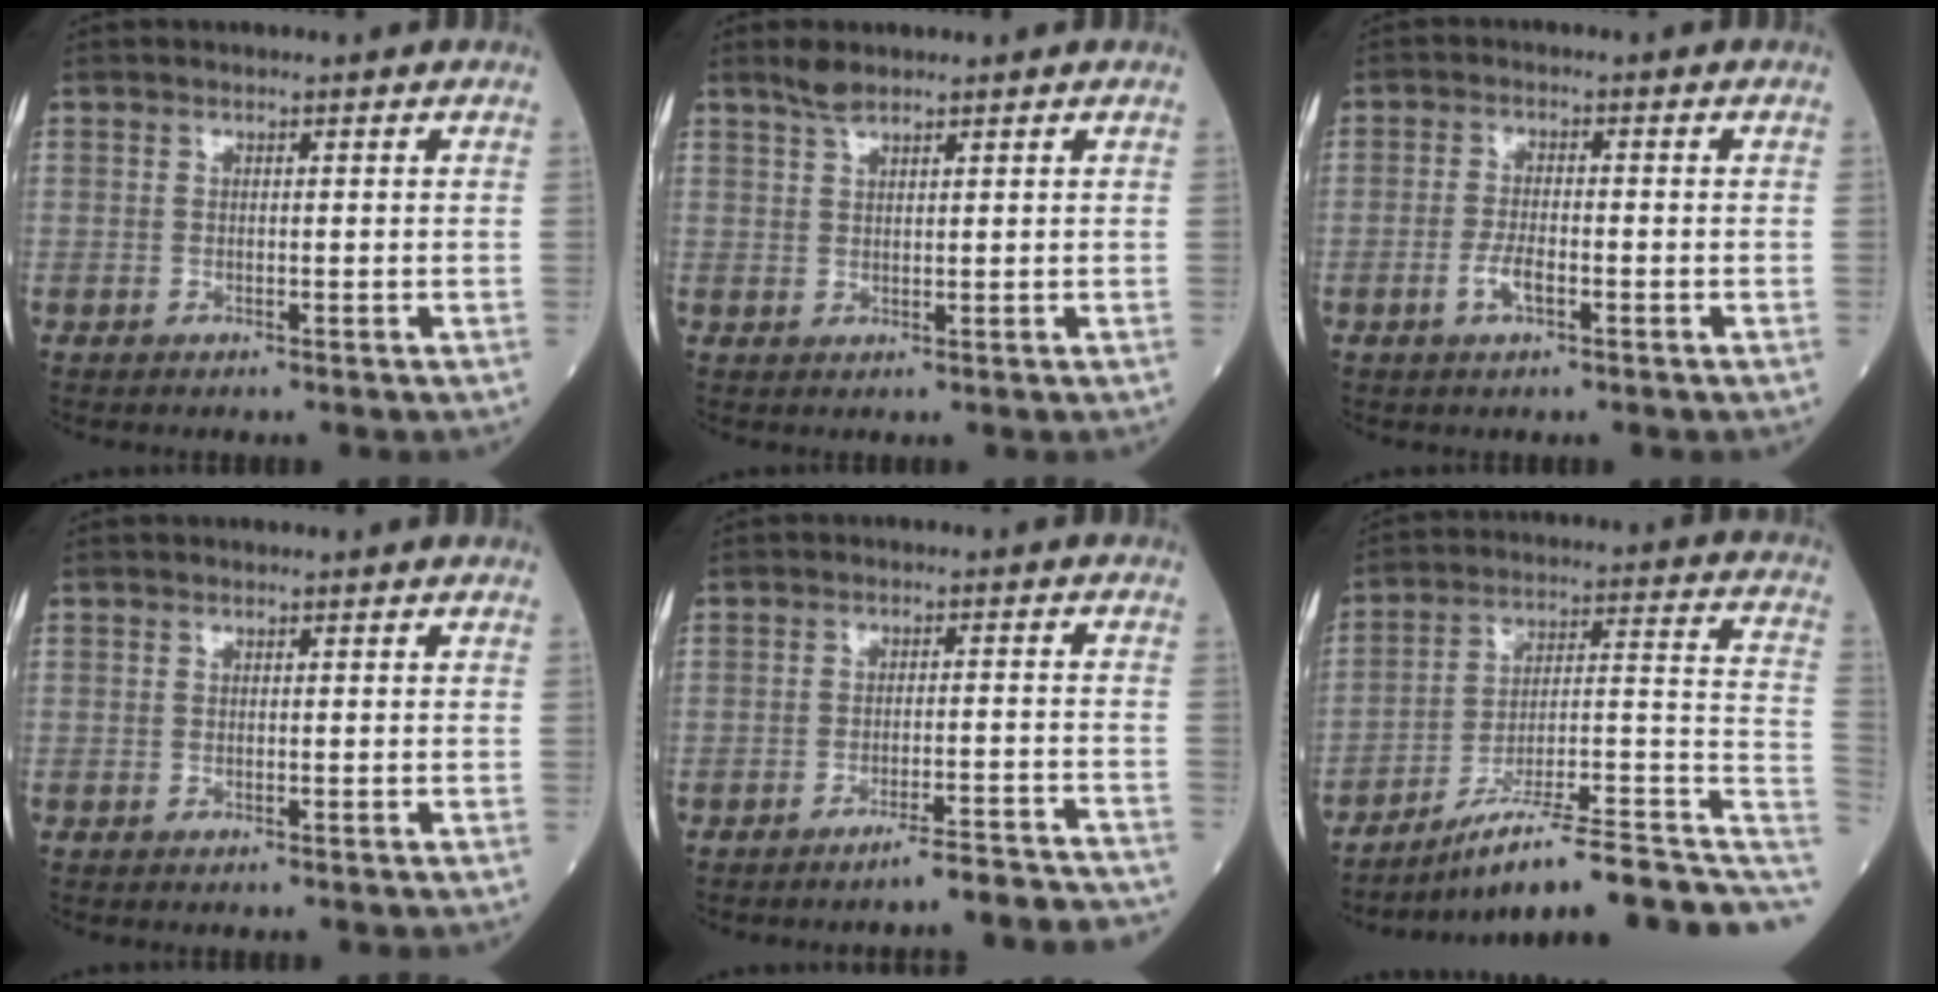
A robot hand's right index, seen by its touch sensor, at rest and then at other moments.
{"total": 2.4, "force": [2.0, 0.5, 1.1], "torque": [-0.027, 0.008, 0.042]}
{"total": 3.2, "force": [-1.3, 1.0, 2.8], "torque": [-0.057, 0.002, -0.025]}
{"total": 0.0}
{"total": 9.7, "force": [-9.3, 0.1, 2.7], "torque": [-0.007, 0.015, -0.118]}
{"total": 19.1, "force": [-14.1, 2.4, 12.7], "torque": [-0.129, 0.039, -0.217]}